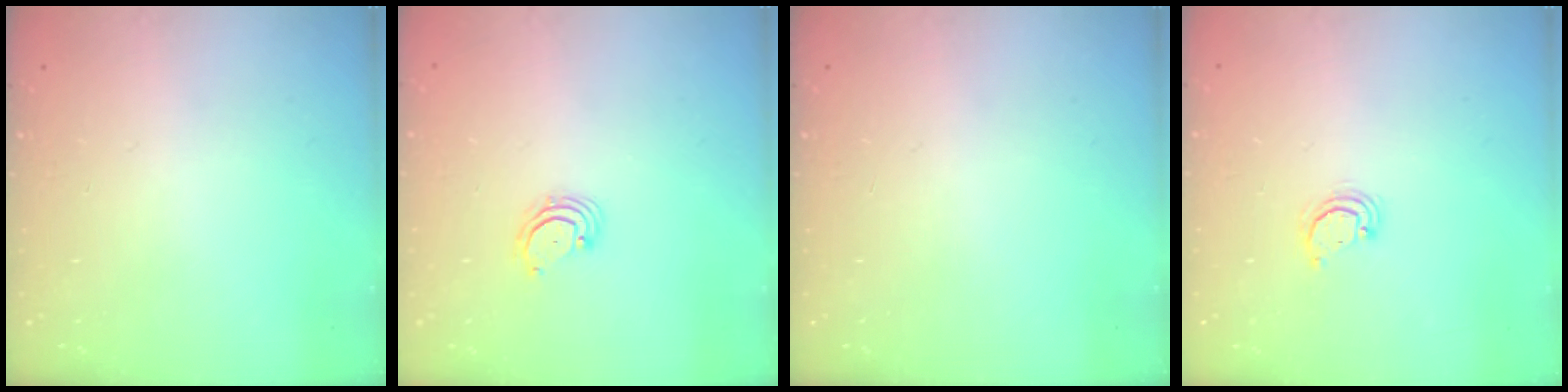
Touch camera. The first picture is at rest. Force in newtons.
{"total": 2.7, "press": 2.7, "slide": 0.3}
{"total": 0.0}
{"total": 2.6, "press": 2.6, "slide": 0.3}